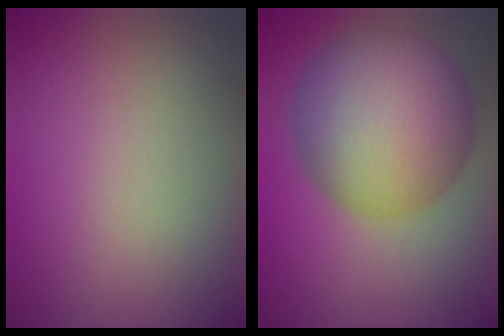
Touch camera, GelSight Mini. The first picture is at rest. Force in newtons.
{"total": 11.6, "press": 11.6, "slide": 0.3}